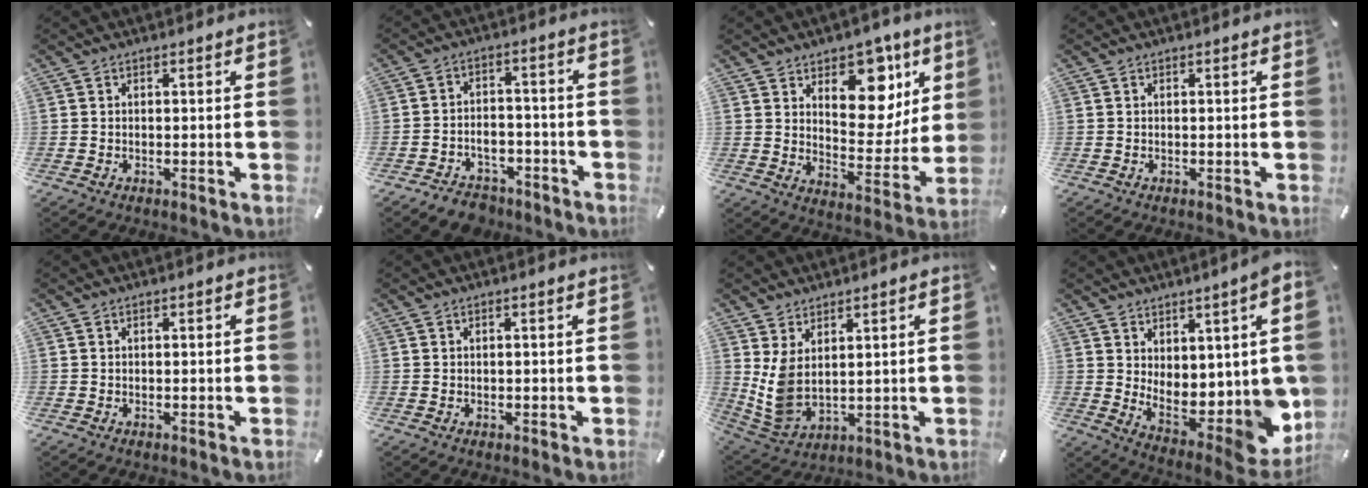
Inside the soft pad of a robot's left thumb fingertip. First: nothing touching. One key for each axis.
{"total": 6.4, "fx": -4.7, "fy": 4.0, "fz": 1.6, "tx": -0.021, "ty": 0.033, "tz": -0.087}
{"total": 15.1, "fx": 8.1, "fy": 10.0, "fz": 8.0, "tx": -0.080, "ty": -0.068, "tz": 0.141}
{"total": 0.0}
{"total": 0.0}
{"total": 0.6, "fx": 0.1, "fy": 0.0, "fz": 0.5, "tx": -0.009, "ty": -0.001, "tz": 0.003}
{"total": 6.6, "fx": 2.7, "fy": 4.0, "fz": 4.5, "tx": -0.121, "ty": -0.031, "tz": 0.051}
{"total": 9.9, "fx": -0.2, "fy": 4.8, "fz": 8.6, "tx": -0.074, "ty": -0.041, "tz": 0.006}